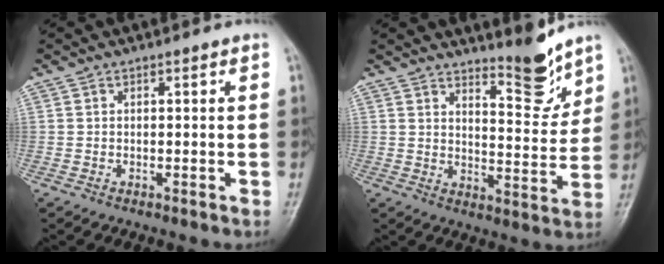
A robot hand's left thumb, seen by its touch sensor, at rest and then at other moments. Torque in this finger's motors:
{"motor_torque": [0.17, 0.07, -0.48, -0.25, 0.07]}